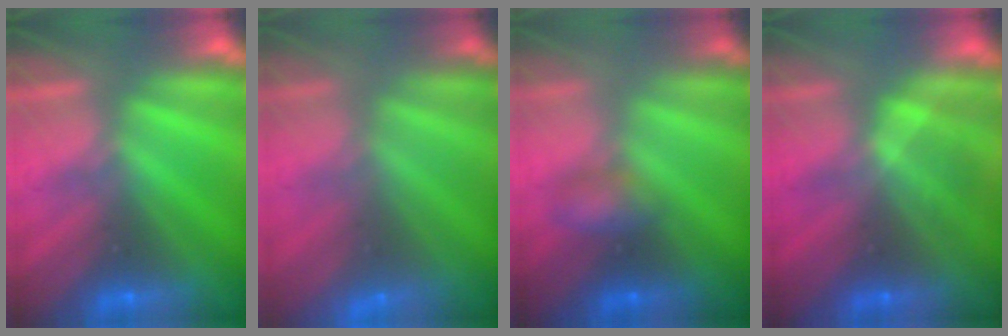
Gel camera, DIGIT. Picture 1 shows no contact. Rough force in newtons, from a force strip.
{"total": 2.9}
{"total": 2.7}
{"total": 1.7}